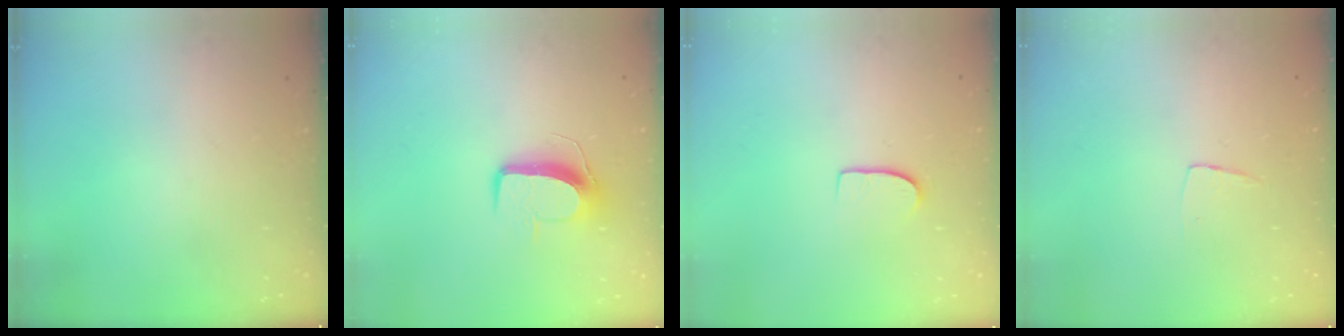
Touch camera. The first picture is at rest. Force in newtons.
{"total": 9.6, "press": 9.6, "slide": 0.2}
{"total": 5.8, "press": 5.8, "slide": 0.5}
{"total": 3.8, "press": 3.7, "slide": 0.3}